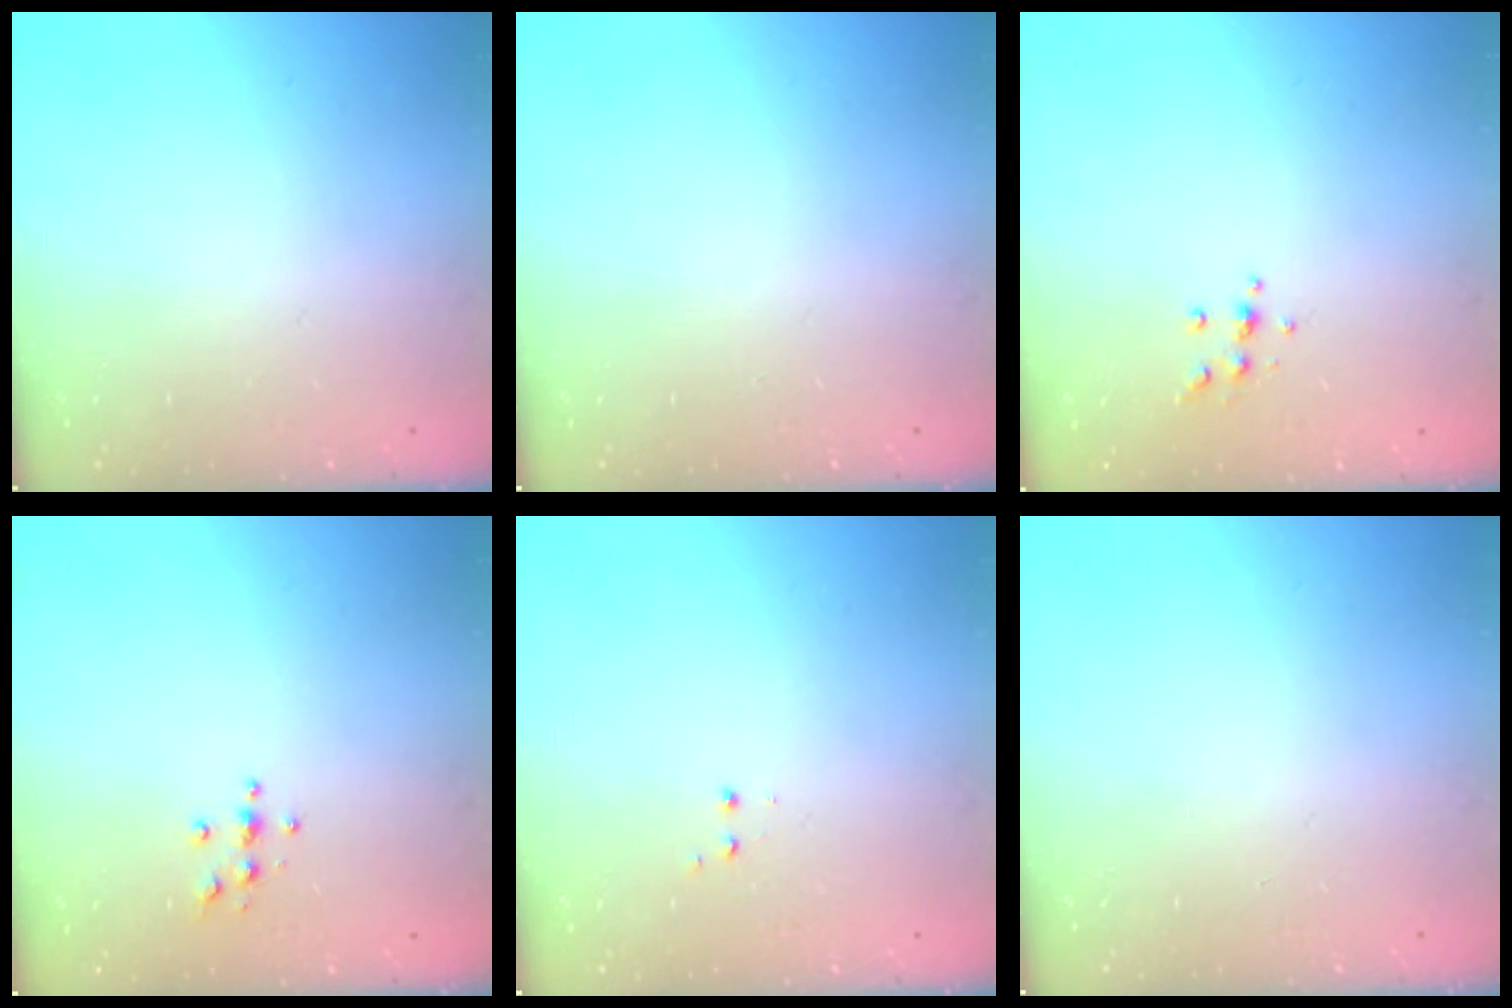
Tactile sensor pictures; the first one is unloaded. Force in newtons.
{"total": 0.0}
{"total": 4.8, "press": 4.7, "slide": 0.8}
{"total": 3.7, "press": 3.7, "slide": 0.4}
{"total": 1.2, "press": 1.1, "slide": 0.5}
{"total": 0.0}